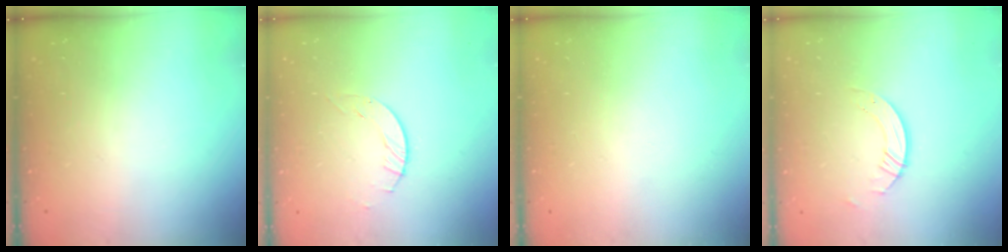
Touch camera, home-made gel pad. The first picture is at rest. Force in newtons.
{"total": 2.9, "press": 2.9, "slide": 0.4}
{"total": 0.0}
{"total": 3.4, "press": 3.4, "slide": 0.1}